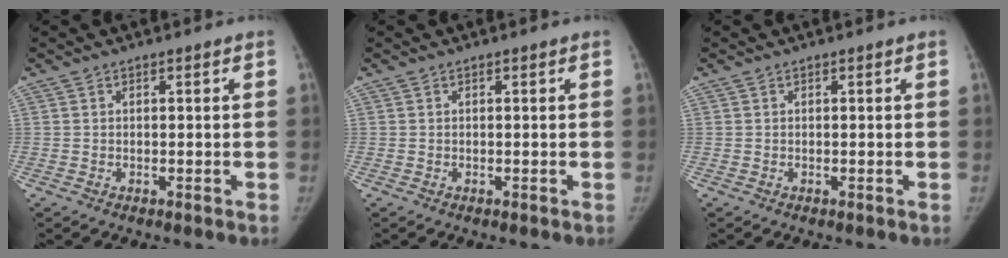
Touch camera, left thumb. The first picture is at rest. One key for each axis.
{"total": 0.0}
{"total": 0.0}